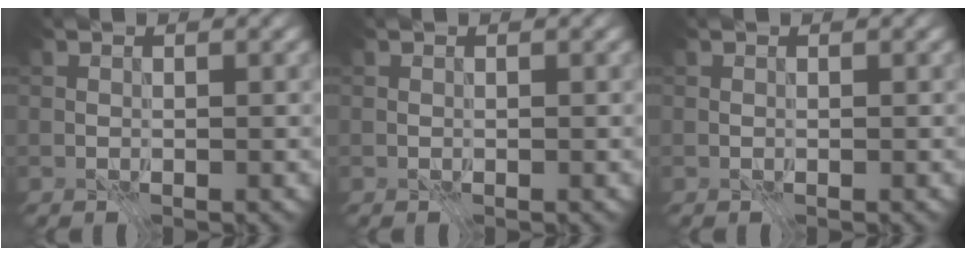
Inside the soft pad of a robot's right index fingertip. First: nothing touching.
{"total": 0.0}
{"total": 0.0}